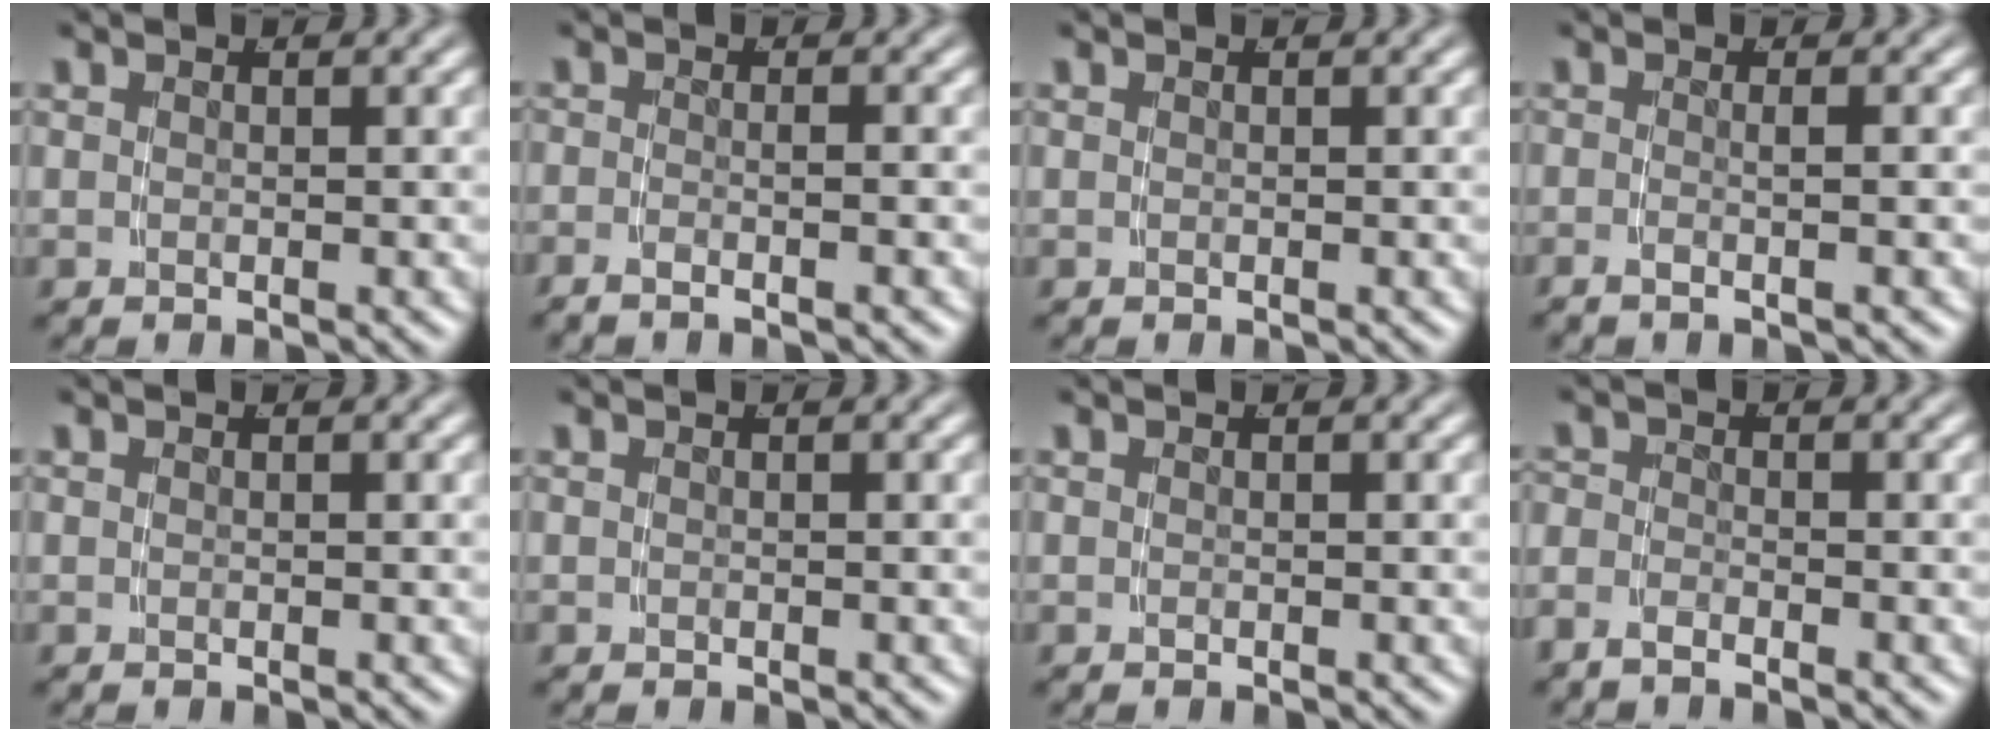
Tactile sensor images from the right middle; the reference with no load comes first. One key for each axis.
{"total": 1.8, "fx": -1.5, "fy": 0.1, "fz": 0.9, "tx": -0.023, "ty": -0.002, "tz": -0.026}
{"total": 0.0}
{"total": 1.6, "fx": -1.3, "fy": -0.2, "fz": 1.0, "tx": -0.026, "ty": -0.006, "tz": -0.018}
{"total": 0.0}
{"total": 0.0}
{"total": 0.0}
{"total": 1.5, "fx": -1.4, "fy": 0.5, "fz": 0.5, "tx": -0.013, "ty": -0.010, "tz": -0.026}